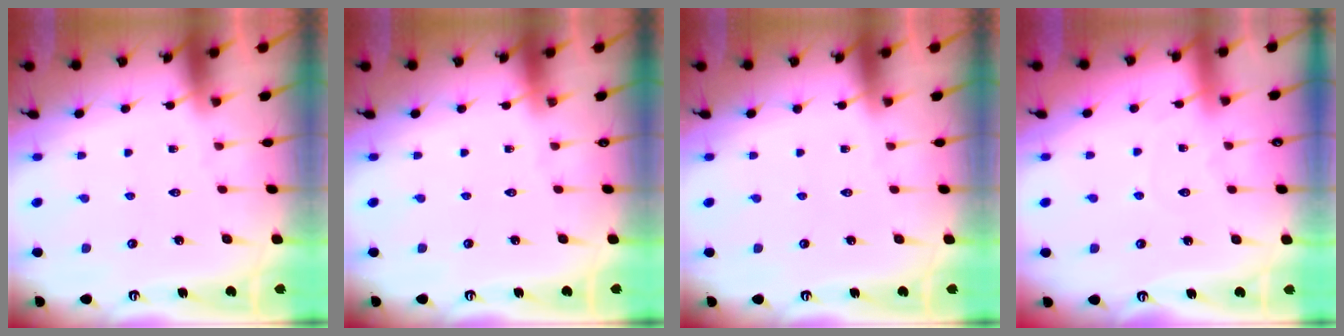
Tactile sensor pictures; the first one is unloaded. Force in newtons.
{"total": 0.0}
{"total": 0.0}
{"total": 3.7, "press": 3.7, "slide": 0.4}